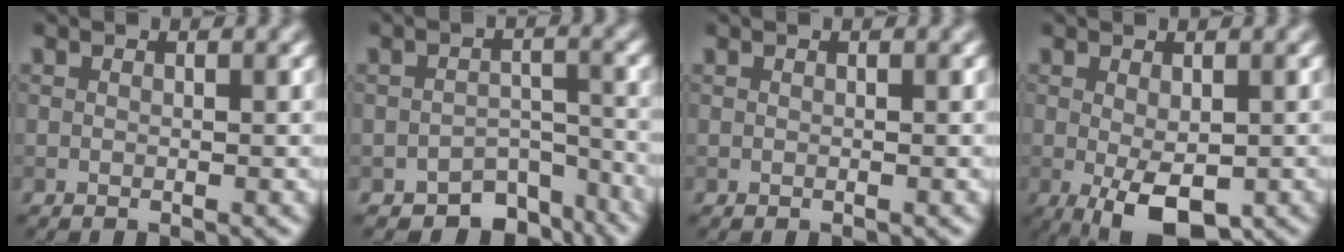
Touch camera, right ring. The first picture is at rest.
{"total": 4.7, "force": [-3.6, 2.5, 1.7], "torque": [-0.007, -0.007, -0.052]}
{"total": 0.0}
{"total": 4.8, "force": [-1.3, 2.3, 4.0], "torque": [-0.073, -0.014, -0.015]}